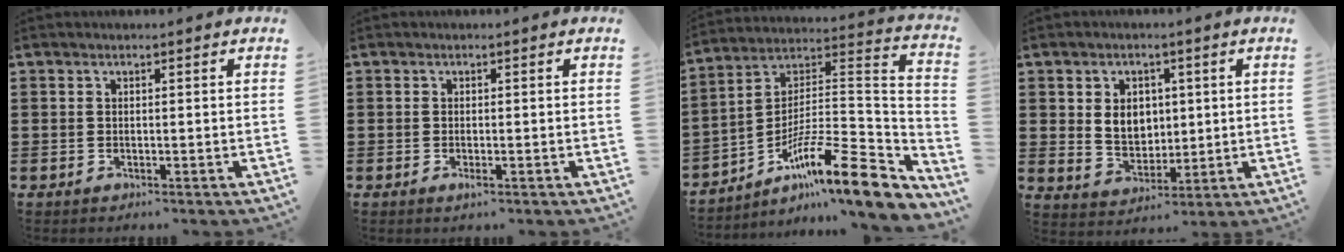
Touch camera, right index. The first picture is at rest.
{"total": 0.8, "force": [-0.3, 0.2, 0.8], "torque": [-0.016, -0.006, -0.003]}
{"total": 14.4, "force": [-8.9, 3.0, 10.9], "torque": [-0.153, -0.001, -0.161]}
{"total": 5.4, "force": [1.0, 4.4, 3.0], "torque": [-0.058, 0.006, 0.013]}